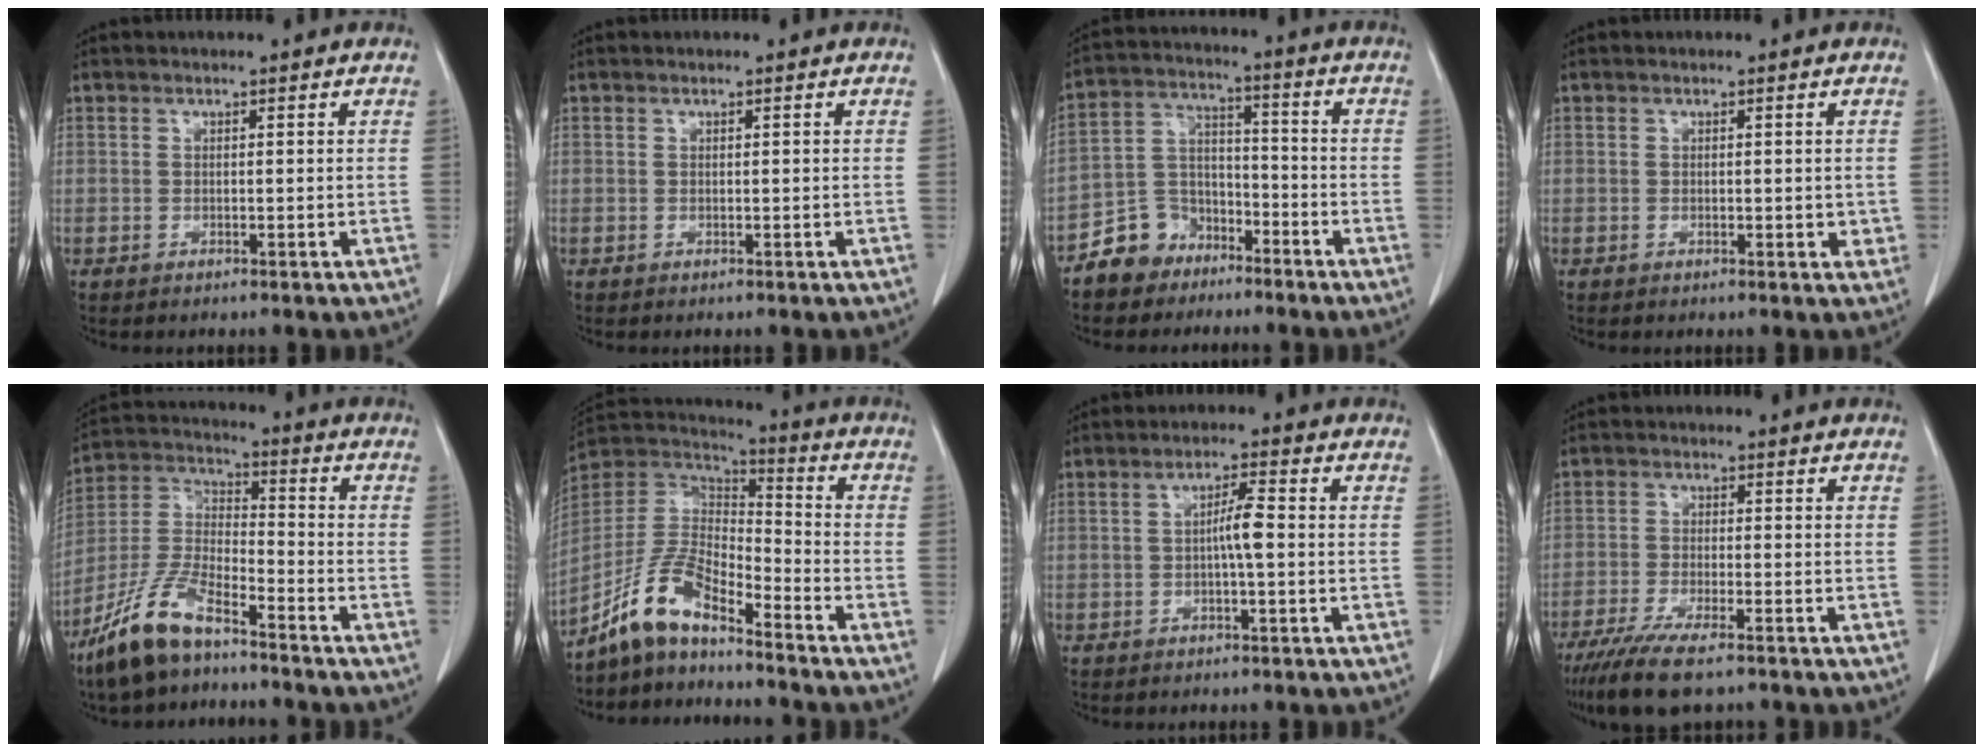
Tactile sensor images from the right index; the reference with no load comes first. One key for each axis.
{"total": 0.0}
{"total": 8.3, "fx": -6.0, "fy": 5.6, "fz": 1.2, "tx": -0.026, "ty": 0.023, "tz": -0.112}
{"total": 1.8, "fx": 0.0, "fy": 1.0, "fz": 1.6, "tx": -0.015, "ty": -0.001, "tz": 0.002}
{"total": 12.4, "fx": -9.2, "fy": 3.3, "fz": 7.6, "tx": -0.172, "ty": -0.003, "tz": -0.180}
{"total": 11.1, "fx": -8.8, "fy": 2.7, "fz": 6.1, "tx": -0.137, "ty": 0.023, "tz": -0.170}
{"total": 3.7, "fx": -0.3, "fy": 0.2, "fz": 3.7, "tx": -0.065, "ty": 0.005, "tz": -0.005}
{"total": 9.4, "fx": -7.2, "fy": 1.4, "fz": 5.8, "tx": -0.097, "ty": -0.022, "tz": -0.116}